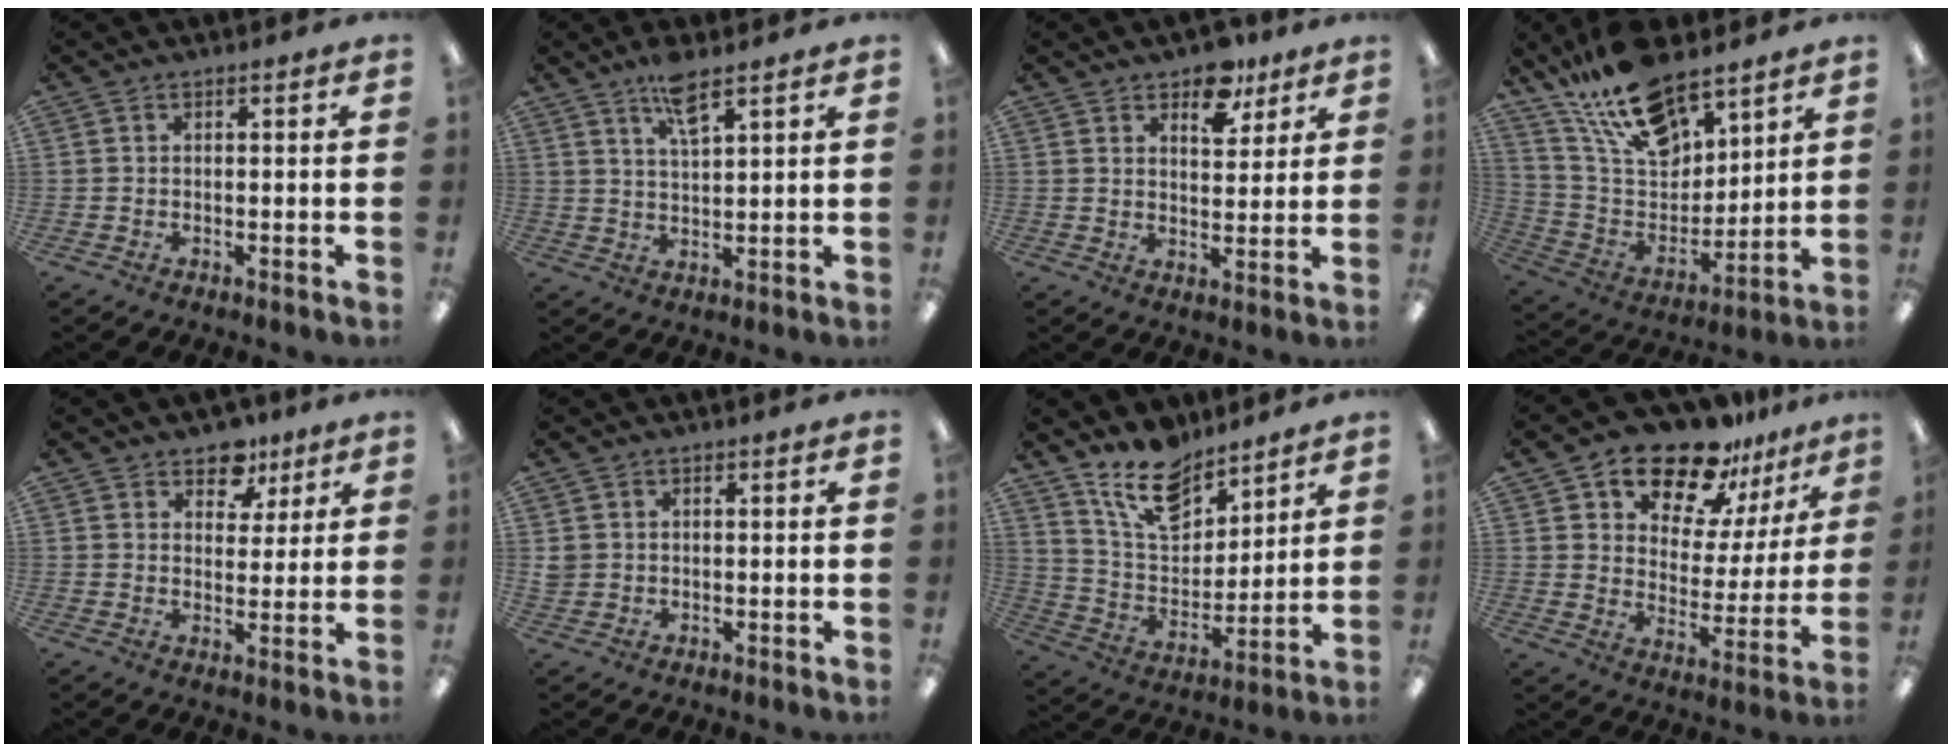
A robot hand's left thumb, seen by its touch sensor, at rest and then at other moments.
{"total": 6.2, "force": [4.6, 1.4, 4.0], "torque": [-0.075, -0.016, 0.076]}
{"total": 8.7, "force": [6.1, 4.6, 4.2], "torque": [-0.036, -0.033, 0.101]}
{"total": 19.8, "force": [14.8, 8.8, 9.9], "torque": [-0.190, -0.079, 0.266]}
{"total": 7.9, "force": [5.5, 5.1, 2.6], "torque": [-0.025, -0.029, 0.096]}
{"total": 1.9, "force": [0.4, 1.8, 0.3], "torque": [-0.009, 0.003, 0.007]}
{"total": 14.8, "force": [11.5, 7.1, 6.0], "torque": [-0.112, -0.069, 0.214]}
{"total": 16.8, "force": [13.9, 7.7, 5.6], "torque": [-0.095, -0.107, 0.246]}